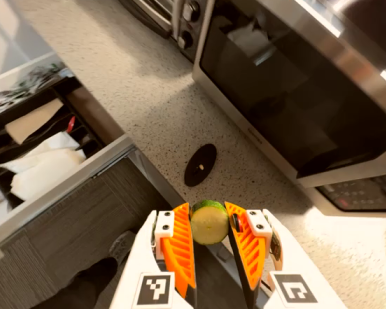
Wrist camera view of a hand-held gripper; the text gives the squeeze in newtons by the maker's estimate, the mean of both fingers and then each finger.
{"total": 8.4, "left": 8.4, "right": 8.5}